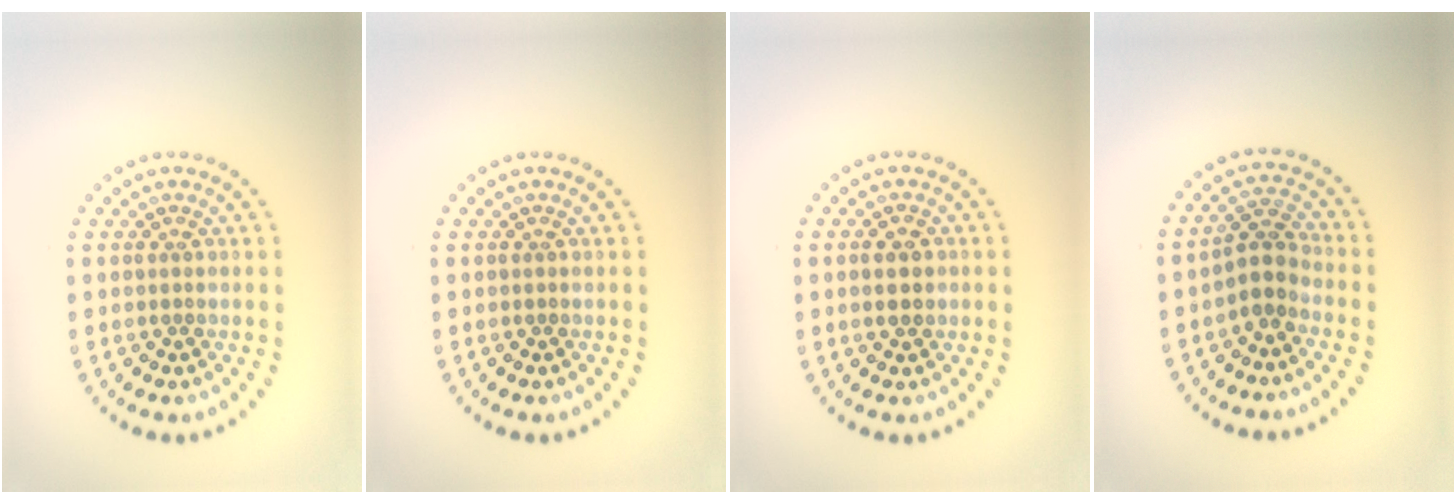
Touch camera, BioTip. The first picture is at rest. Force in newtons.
{"total": 0.0}
{"total": 2.4, "press": 2.4, "slide": 0.2}
{"total": 2.6, "press": 2.0, "slide": 1.6}